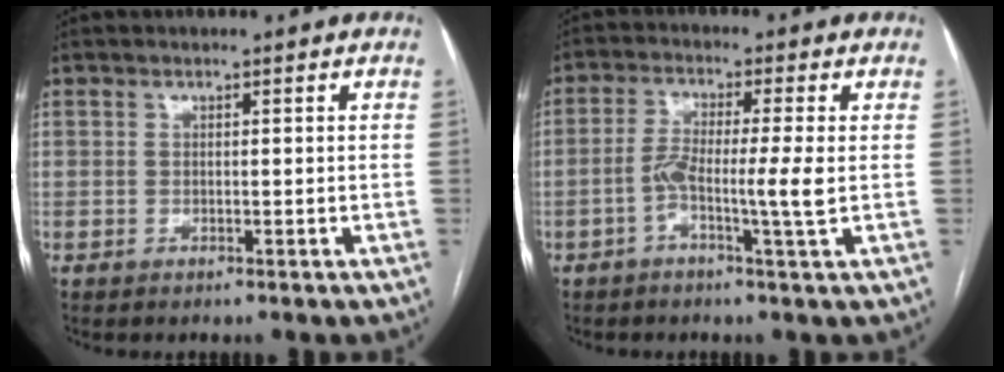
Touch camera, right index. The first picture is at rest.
{"total": 6.3, "force": [-1.3, -0.6, 6.1], "torque": [-0.120, 0.007, -0.024]}